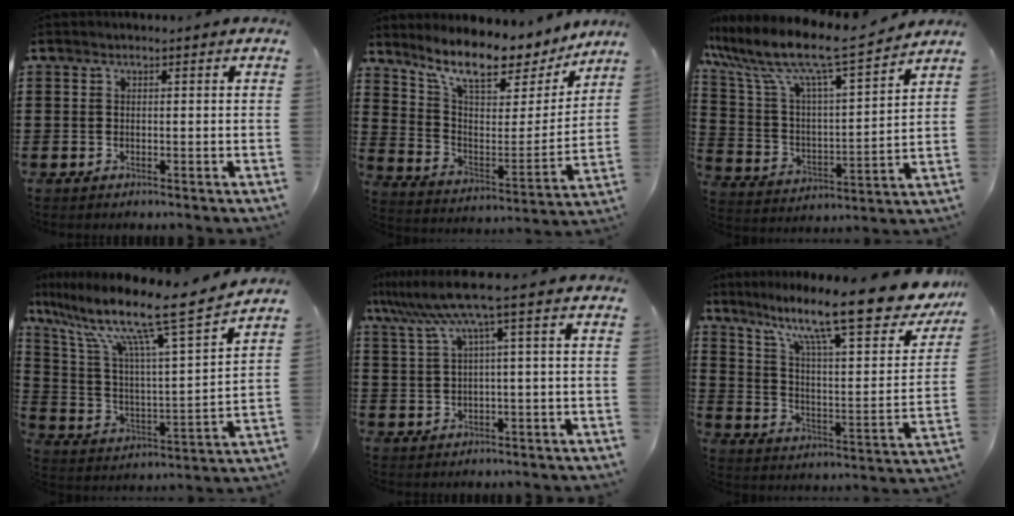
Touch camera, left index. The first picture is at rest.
{"total": 9.9, "force": [8.4, 2.5, 4.6], "torque": [-0.112, -0.059, 0.142]}
{"total": 9.6, "force": [7.9, 1.0, 5.4], "torque": [-0.139, -0.057, 0.128]}
{"total": 13.2, "force": [9.9, 0.6, 8.8], "torque": [-0.196, -0.066, 0.155]}
{"total": 6.8, "force": [2.5, -0.5, 6.4], "torque": [-0.143, -0.022, 0.035]}
{"total": 15.0, "force": [11.4, 1.7, 9.7], "torque": [-0.188, -0.073, 0.183]}